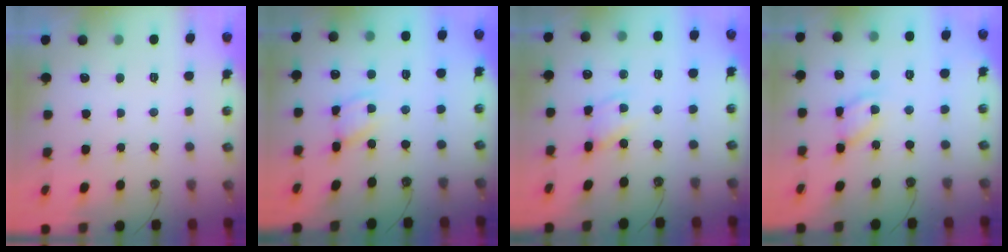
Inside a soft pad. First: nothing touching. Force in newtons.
{"total": 4.9, "press": 4.9, "slide": 0.3}
{"total": 2.6, "press": 2.6, "slide": 0.4}
{"total": 11.0, "press": 11.0, "slide": 0.7}